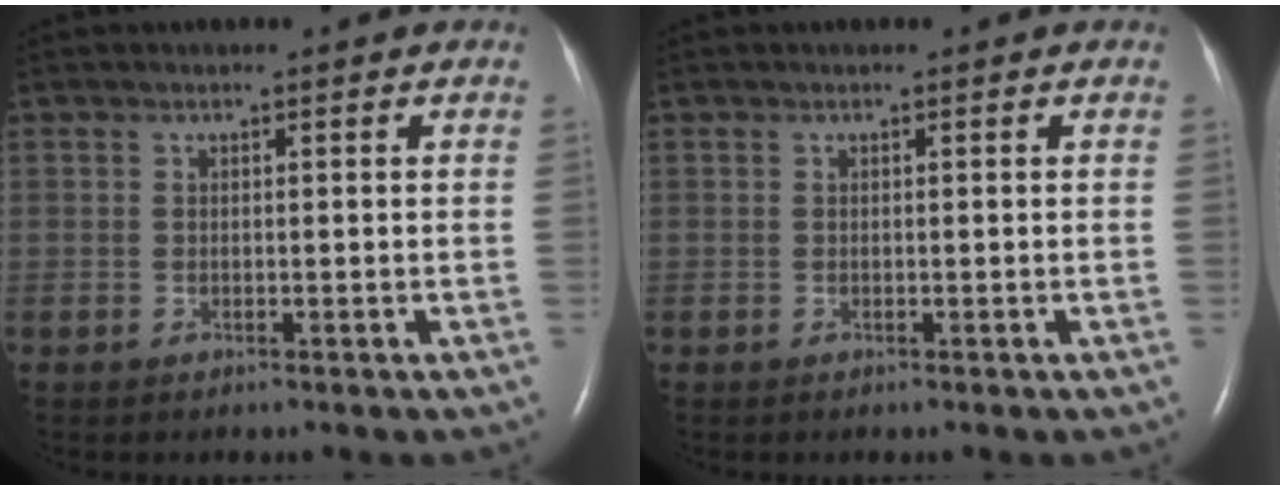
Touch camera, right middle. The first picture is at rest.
{"total": 0.0}